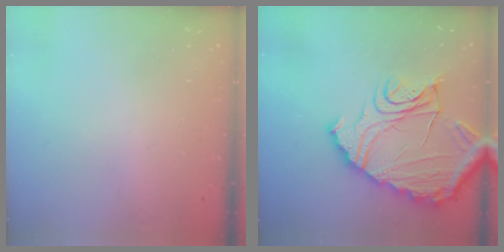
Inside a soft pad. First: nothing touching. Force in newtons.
{"total": 22.3, "press": 22.1, "slide": 2.6}